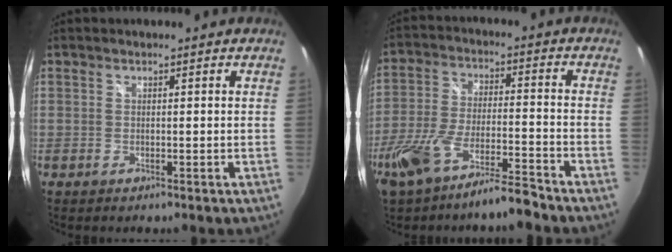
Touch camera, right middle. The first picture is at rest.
{"total": 12.0, "force": [-9.2, 2.0, 7.4], "torque": [-0.160, -0.016, -0.163]}